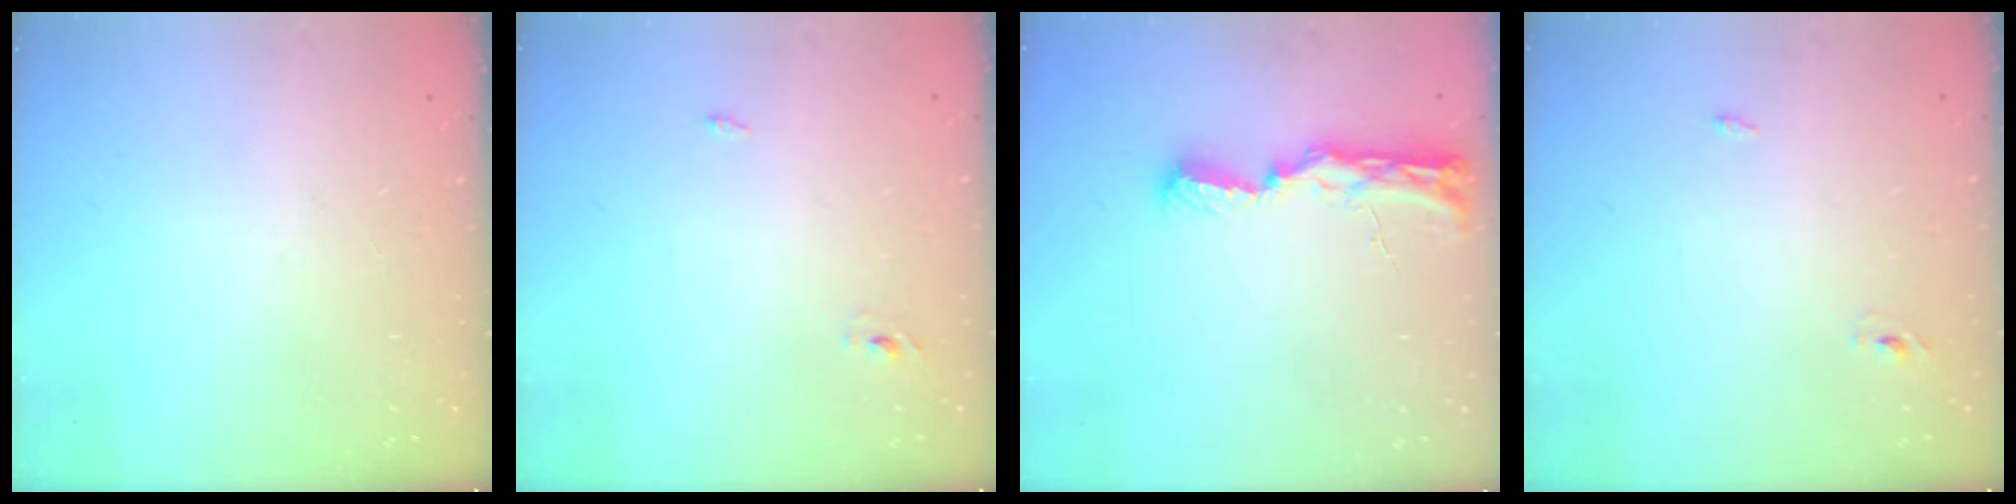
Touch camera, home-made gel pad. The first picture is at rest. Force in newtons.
{"total": 2.3, "press": 2.1, "slide": 1.0}
{"total": 8.8, "press": 8.8, "slide": 1.0}
{"total": 2.3, "press": 2.1, "slide": 1.0}